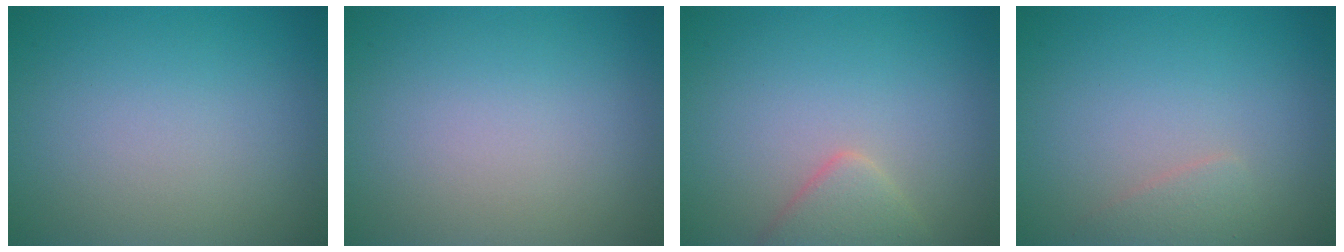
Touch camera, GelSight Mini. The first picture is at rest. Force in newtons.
{"total": 0.0}
{"total": 2.3, "press": 2.3, "slide": 0.2}
{"total": 1.3, "press": 1.3, "slide": 0.0}